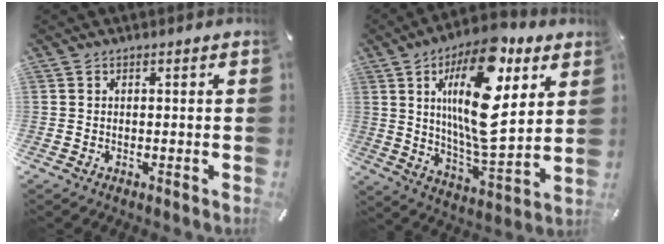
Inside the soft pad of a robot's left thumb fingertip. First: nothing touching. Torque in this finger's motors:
{"motor_torque": [2.54, 2.46, 2.43, -0.34, 0.58]}